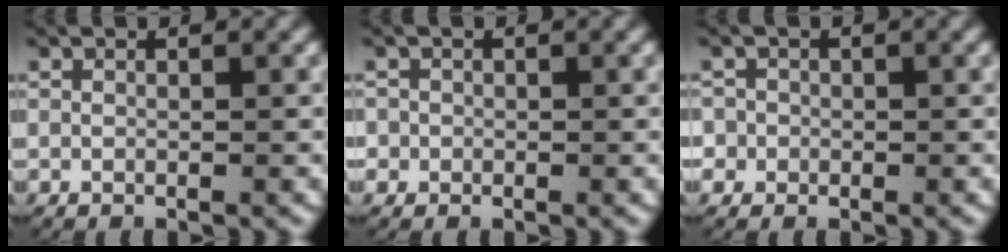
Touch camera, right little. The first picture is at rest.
{"total": 1.9, "force": [-0.2, 1.9, 0.2], "torque": [0.000, 0.004, -0.015]}
{"total": 3.6, "force": [-0.6, 3.5, 0.7], "torque": [-0.019, -0.003, -0.021]}